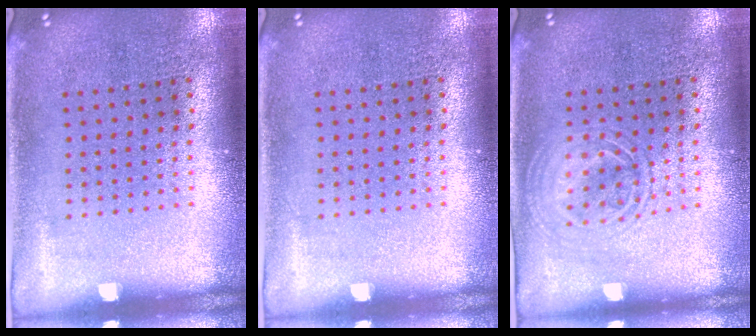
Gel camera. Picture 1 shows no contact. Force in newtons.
{"total": 0.0}
{"total": 1.2, "press": 1.2, "slide": 0.1}